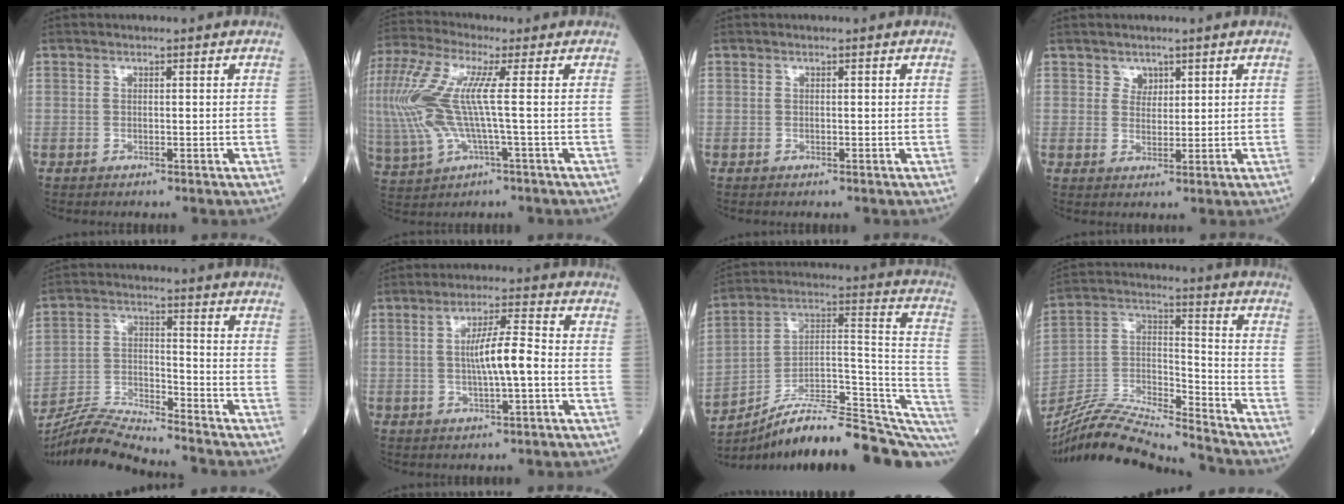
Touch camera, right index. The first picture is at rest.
{"total": 15.4, "force": [1.1, 3.4, 15.0], "torque": [-0.368, 0.016, 0.018]}
{"total": 0.0}
{"total": 2.1, "force": [1.4, 1.5, 0.4], "torque": [0.003, -0.002, 0.019]}
{"total": 11.3, "force": [-11.0, -0.7, 2.5], "torque": [-0.051, 0.003, -0.206]}
{"total": 7.1, "force": [-0.4, 0.5, 7.0], "torque": [-0.124, 0.006, -0.010]}
{"total": 22.1, "force": [-16.5, 4.0, 14.2], "torque": [-0.144, 0.055, -0.249]}
{"total": 19.7, "force": [-18.6, 0.5, 6.6], "torque": [-0.140, 0.003, -0.330]}